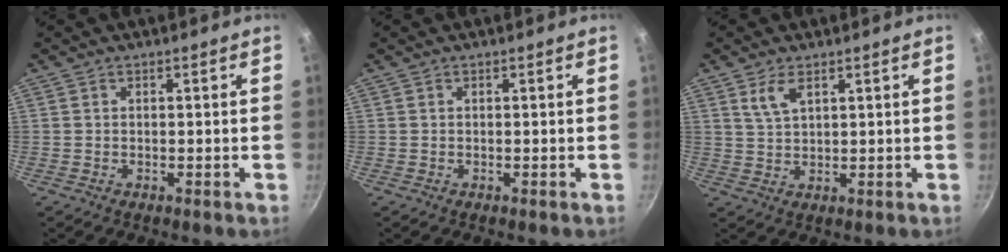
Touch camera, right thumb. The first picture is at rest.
{"total": 0.0}
{"total": 3.9, "force": [2.2, 1.7, 2.7], "torque": [-0.051, -0.009, 0.048]}